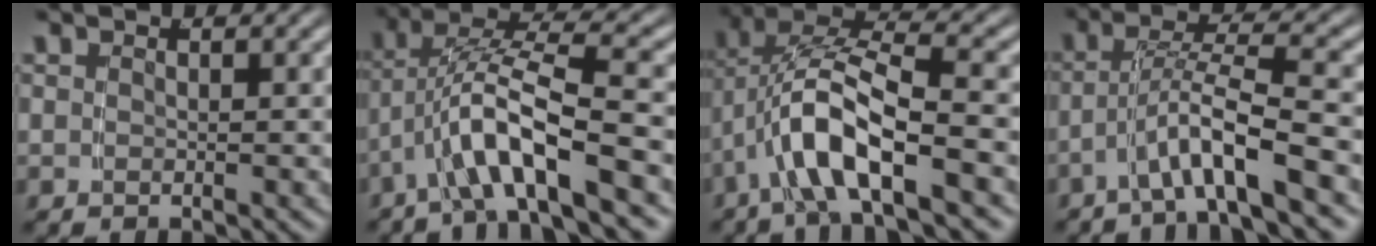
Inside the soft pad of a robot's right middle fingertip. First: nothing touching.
{"total": 5.9, "force": [-0.5, 2.4, 5.3], "torque": [-0.108, 0.002, -0.008]}
{"total": 7.6, "force": [-0.5, 4.0, 6.4], "torque": [-0.143, -0.009, -0.004]}
{"total": 4.5, "force": [-2.4, 0.0, 3.7], "torque": [-0.067, 0.003, -0.038]}